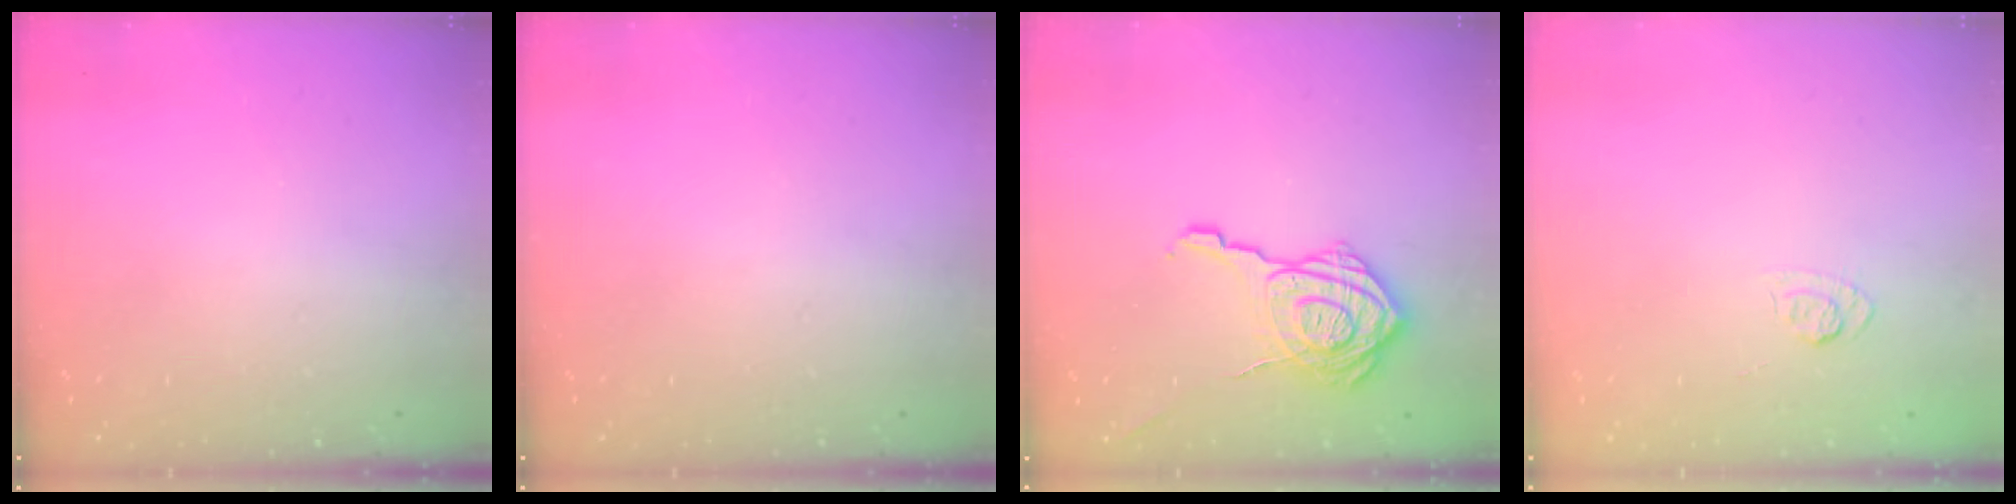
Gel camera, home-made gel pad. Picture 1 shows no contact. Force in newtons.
{"total": 0.0}
{"total": 18.7, "press": 18.6, "slide": 1.1}
{"total": 4.1, "press": 3.8, "slide": 1.7}